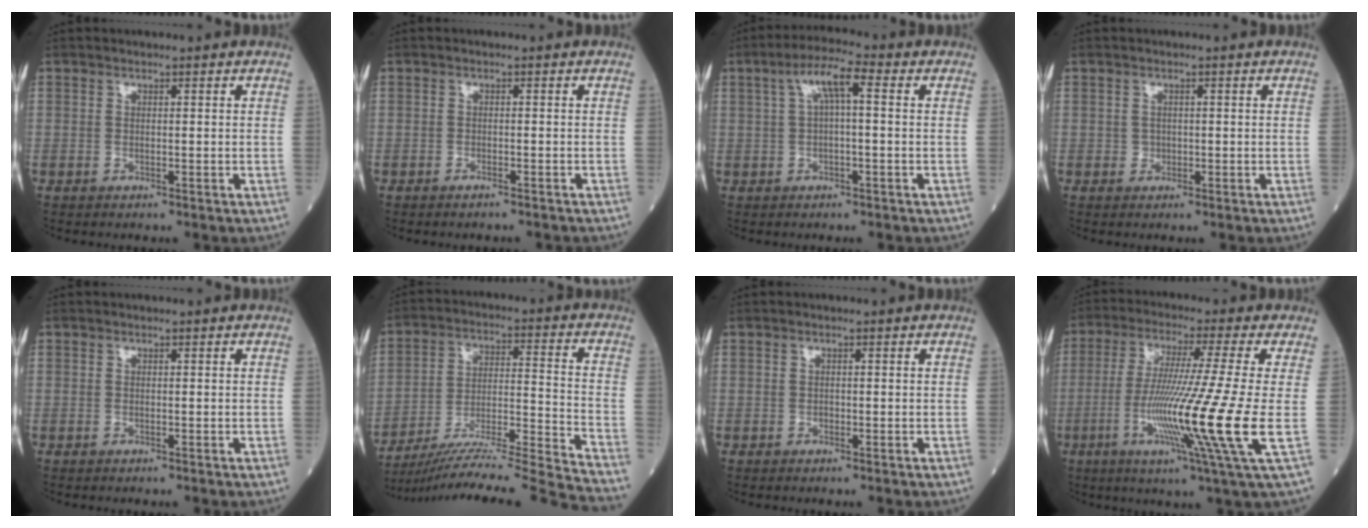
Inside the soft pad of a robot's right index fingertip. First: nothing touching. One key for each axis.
{"total": 2.2, "fx": -2.0, "fy": 0.2, "fz": 0.8, "tx": -0.016, "ty": -0.002, "tz": -0.023}
{"total": 6.0, "fx": 1.4, "fy": 1.0, "fz": 5.7, "tx": -0.109, "ty": 0.029, "tz": 0.023}
{"total": 0.8, "fx": -0.1, "fy": 0.8, "fz": 0.1, "tx": 0.002, "ty": 0.003, "tz": -0.002}
{"total": 0.0}
{"total": 23.7, "fx": -21.8, "fy": -3.4, "fz": 8.6, "tx": -0.109, "ty": -0.018, "tz": -0.332}
{"total": 0.0}
{"total": 16.0, "fx": -3.4, "fy": -2.6, "fz": 15.4, "tx": -0.291, "ty": -0.043, "tz": -0.068}